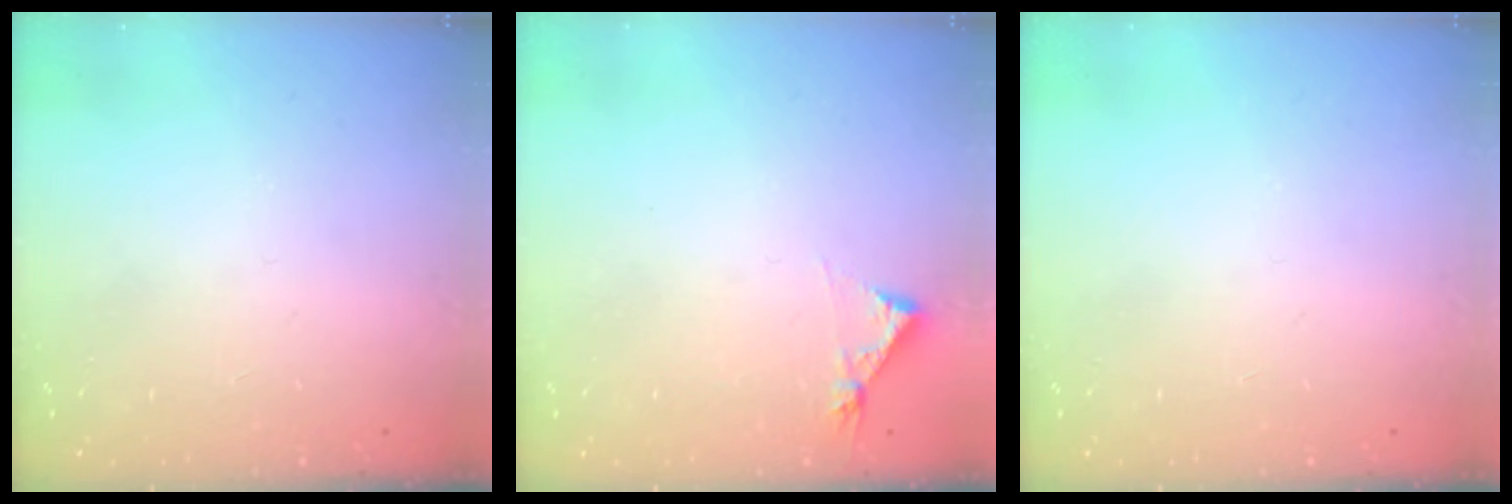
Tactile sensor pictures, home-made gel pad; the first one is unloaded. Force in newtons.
{"total": 4.3, "press": 4.3, "slide": 0.5}
{"total": 0.0}